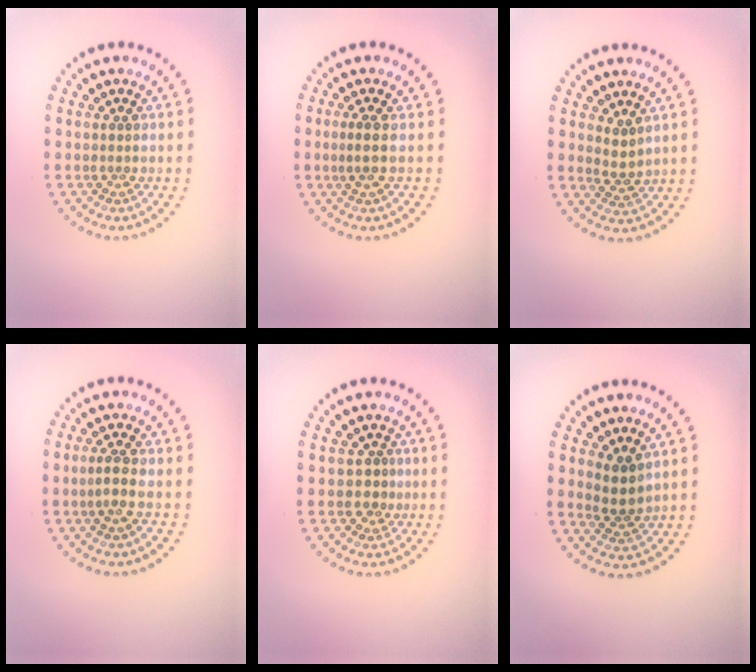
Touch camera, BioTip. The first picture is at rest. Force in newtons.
{"total": 1.7, "press": 1.3, "slide": 1.2}
{"total": 1.7, "press": 1.3, "slide": 1.1}
{"total": 1.7, "press": 1.3, "slide": 1.0}
{"total": 1.6, "press": 1.3, "slide": 0.9}
{"total": 2.5, "press": 2.0, "slide": 1.5}